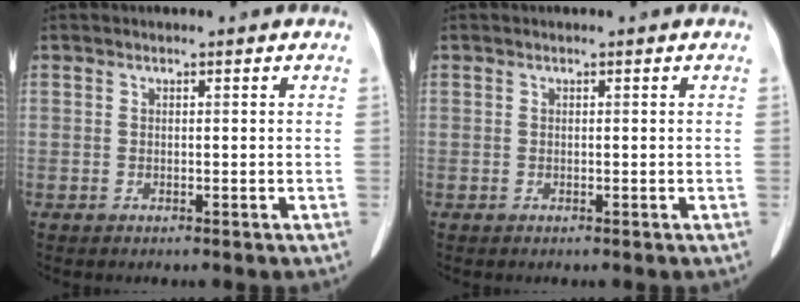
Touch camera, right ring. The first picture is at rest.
{"total": 0.0}